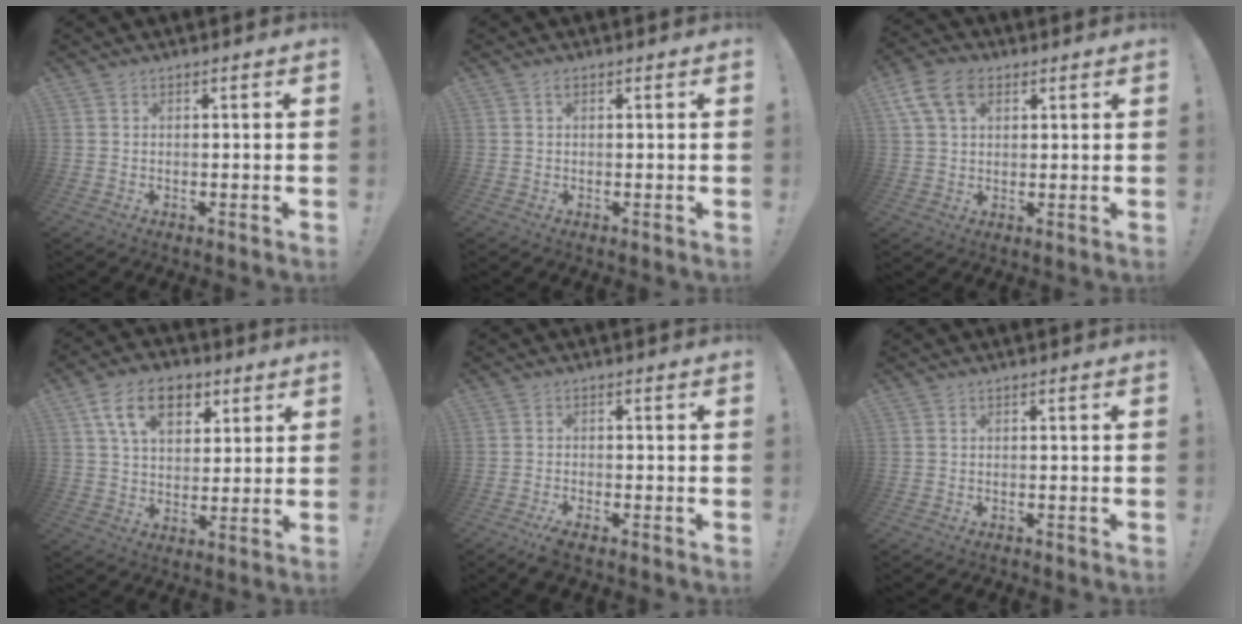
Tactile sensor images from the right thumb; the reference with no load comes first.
{"total": 0.7, "force": [0.3, 0.4, 0.5], "torque": [-0.006, -0.001, 0.004]}
{"total": 10.5, "force": [4.5, 6.7, 6.6], "torque": [-0.116, -0.003, 0.087]}
{"total": 14.0, "force": [6.3, 9.3, 8.4], "torque": [-0.127, -0.012, 0.118]}
{"total": 3.7, "force": [-3.0, 0.4, 2.0], "torque": [-0.040, 0.004, -0.054]}
{"total": 0.5, "force": [-0.5, 0.1, -0.1], "torque": [0.001, 0.000, -0.010]}